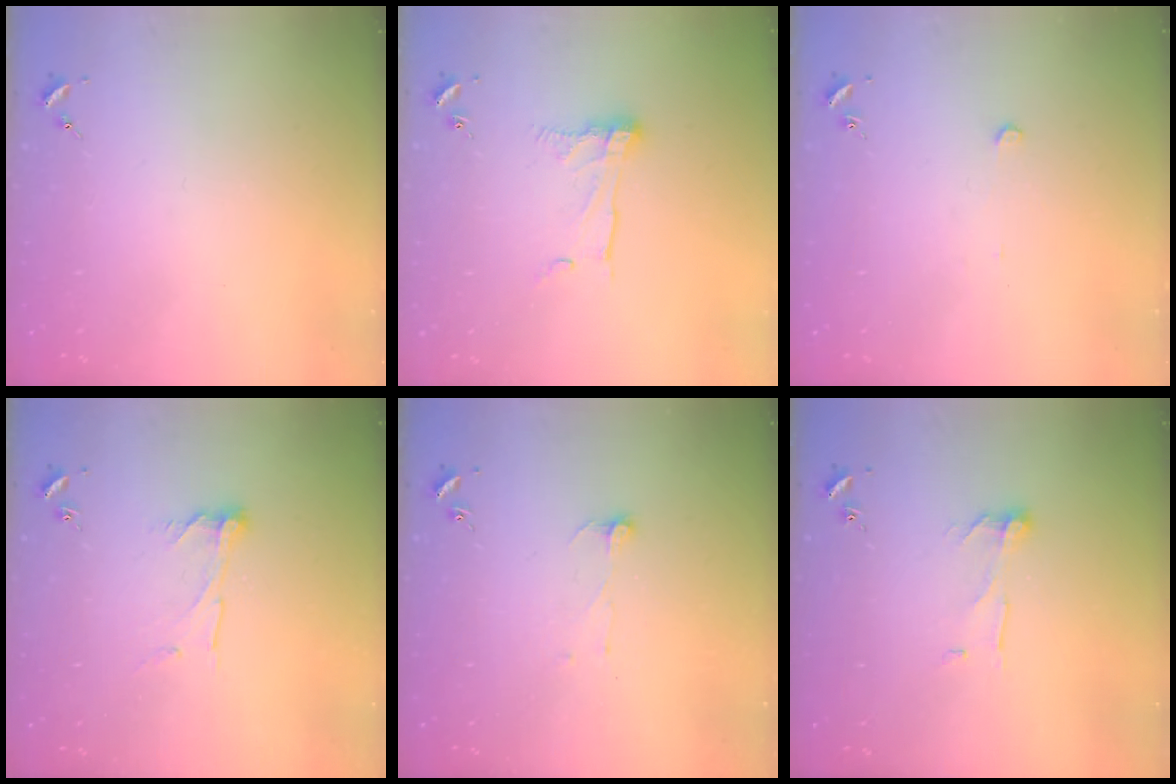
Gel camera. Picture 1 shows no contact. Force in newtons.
{"total": 11.1, "press": 11.0, "slide": 0.8}
{"total": 2.4, "press": 2.4, "slide": 0.2}
{"total": 9.0, "press": 9.0, "slide": 0.4}
{"total": 5.3, "press": 5.3, "slide": 0.6}
{"total": 7.5, "press": 7.5, "slide": 0.2}